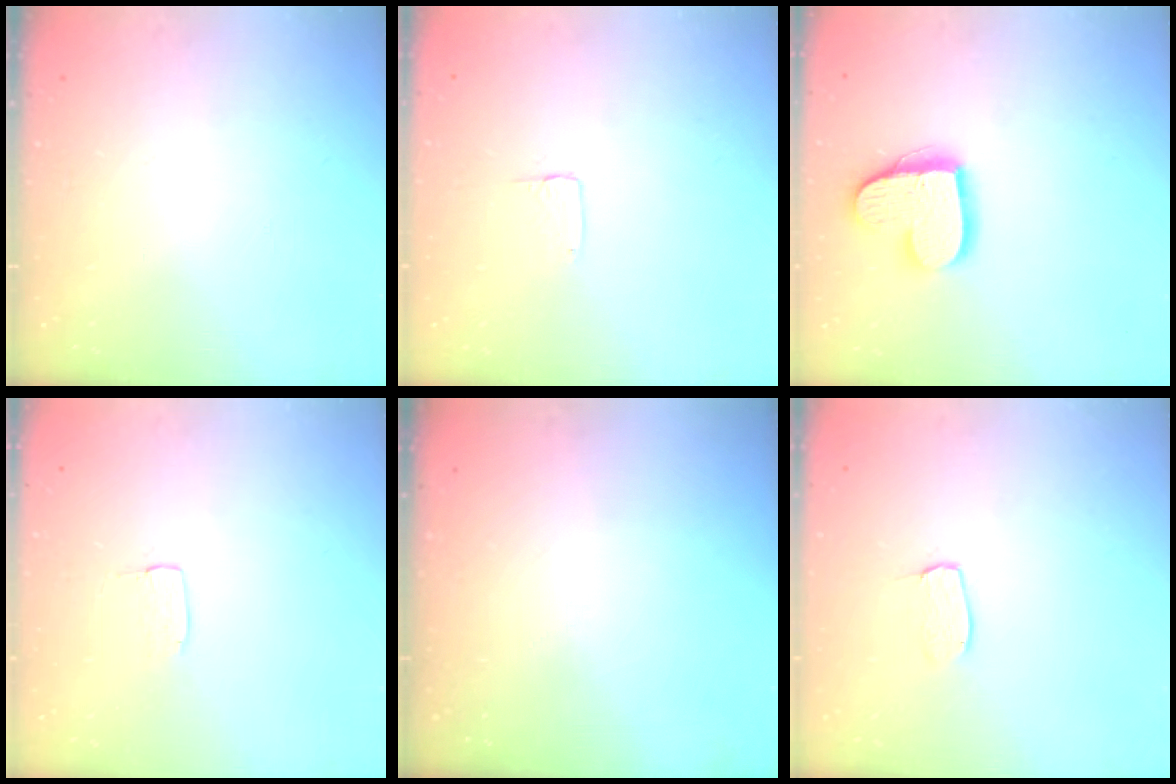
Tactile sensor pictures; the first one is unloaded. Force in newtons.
{"total": 3.7, "press": 3.6, "slide": 0.3}
{"total": 14.1, "press": 14.0, "slide": 1.0}
{"total": 2.9, "press": 2.9, "slide": 0.2}
{"total": 0.0}
{"total": 3.9, "press": 3.9, "slide": 0.2}